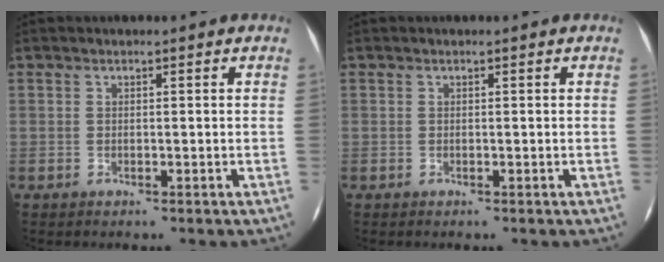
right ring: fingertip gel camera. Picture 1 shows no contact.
{"total": 0.0}